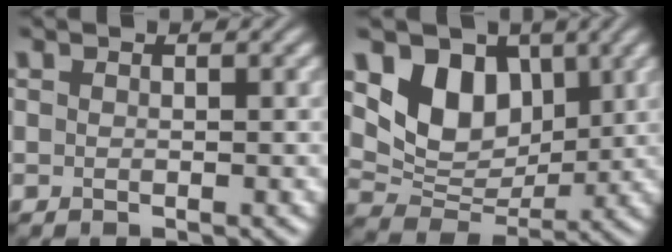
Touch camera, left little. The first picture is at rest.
{"total": 6.5, "force": [2.5, 4.8, 3.7], "torque": [-0.061, -0.012, 0.041]}